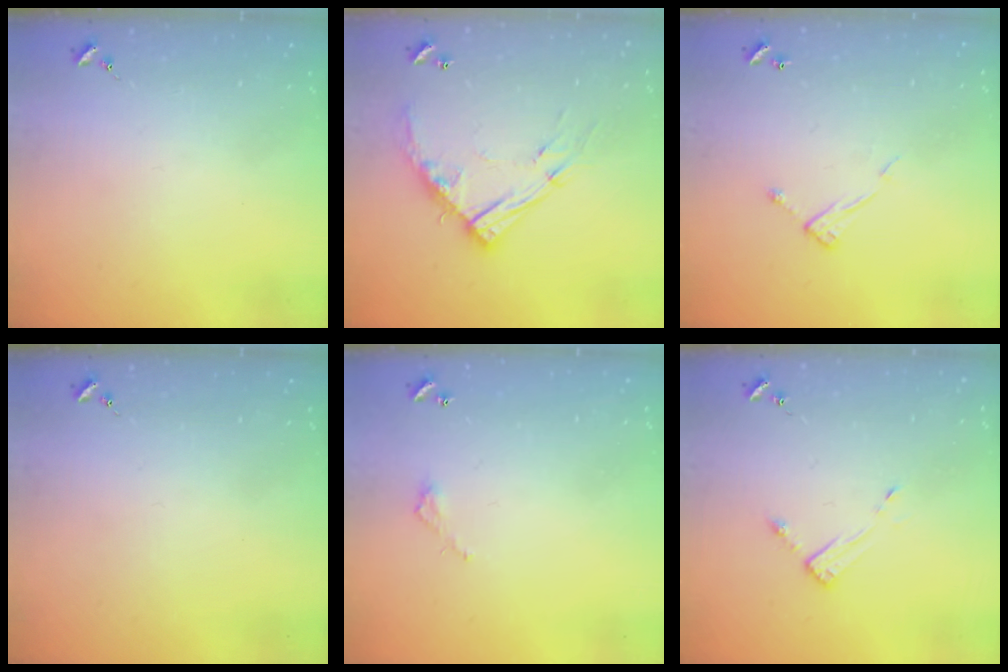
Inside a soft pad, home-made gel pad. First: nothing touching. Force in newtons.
{"total": 13.8, "press": 13.8, "slide": 1.0}
{"total": 7.3, "press": 7.3, "slide": 0.4}
{"total": 0.0}
{"total": 3.2, "press": 3.1, "slide": 0.2}
{"total": 3.7, "press": 3.7, "slide": 0.1}